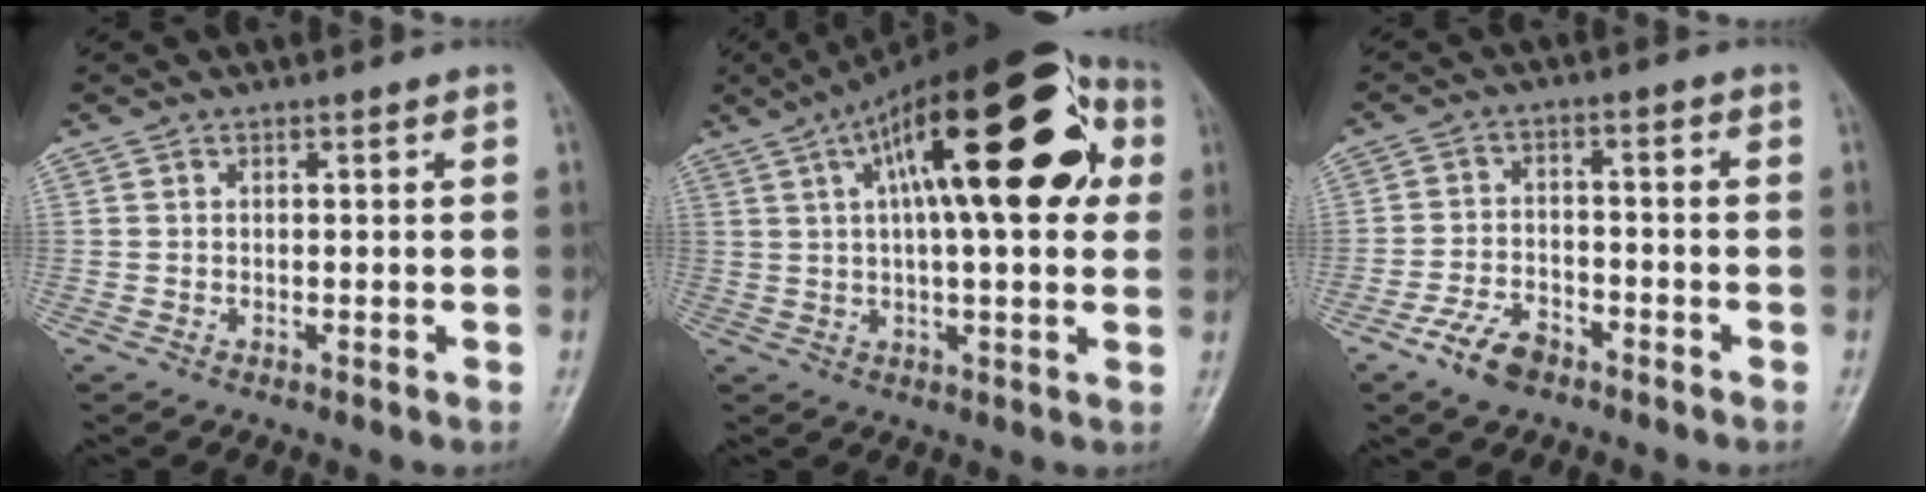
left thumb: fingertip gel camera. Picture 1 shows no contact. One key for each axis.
{"total": 25.2, "fx": 7.7, "fy": 9.1, "fz": 22.2, "tx": -0.325, "ty": 0.034, "tz": 0.108}
{"total": 6.6, "fx": -4.3, "fy": 3.5, "fz": 3.6, "tx": -0.065, "ty": 0.024, "tz": -0.081}